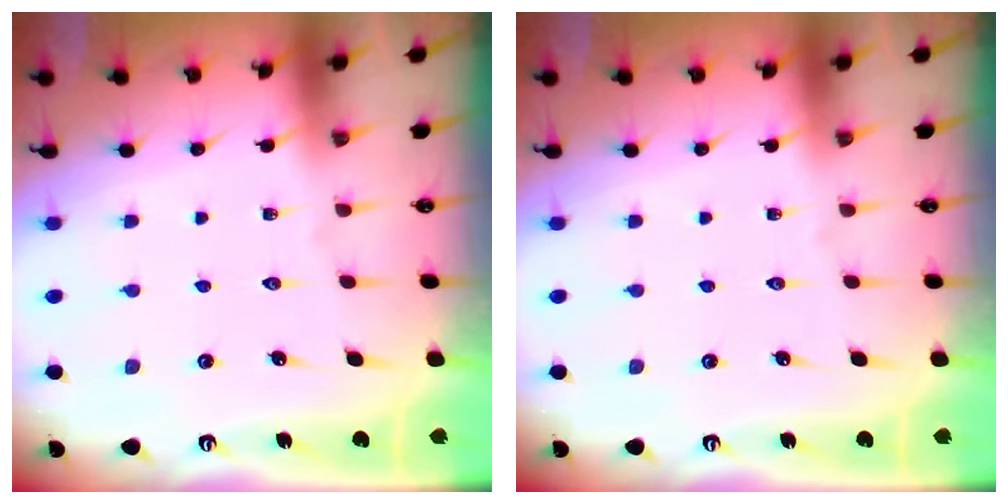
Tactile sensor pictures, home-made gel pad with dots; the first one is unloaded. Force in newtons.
{"total": 0.0}